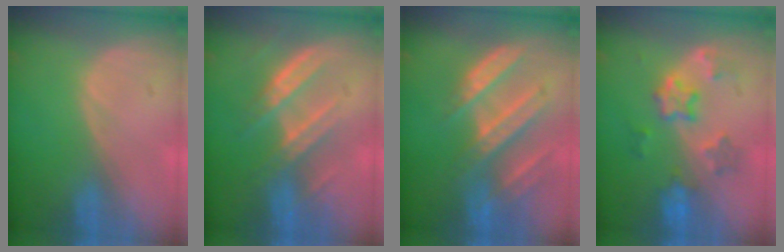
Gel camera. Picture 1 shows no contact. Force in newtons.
{"total": 7.2, "press": 6.7, "slide": 2.7}
{"total": 9.0, "press": 8.1, "slide": 4.0}
{"total": 6.1, "press": 6.0, "slide": 1.1}